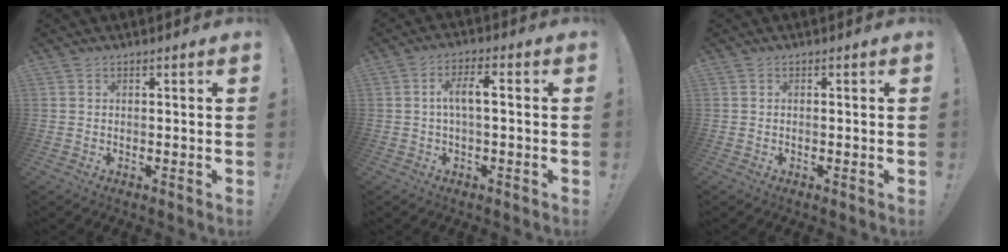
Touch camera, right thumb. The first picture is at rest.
{"total": 6.2, "force": [0.1, 1.9, 5.9], "torque": [-0.107, 0.012, -0.002]}
{"total": 0.0}